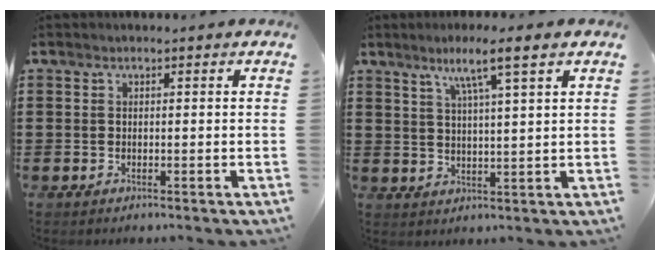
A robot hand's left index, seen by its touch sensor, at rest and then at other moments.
{"total": 6.0, "force": [3.7, -0.3, 4.7], "torque": [-0.102, 0.001, 0.059]}